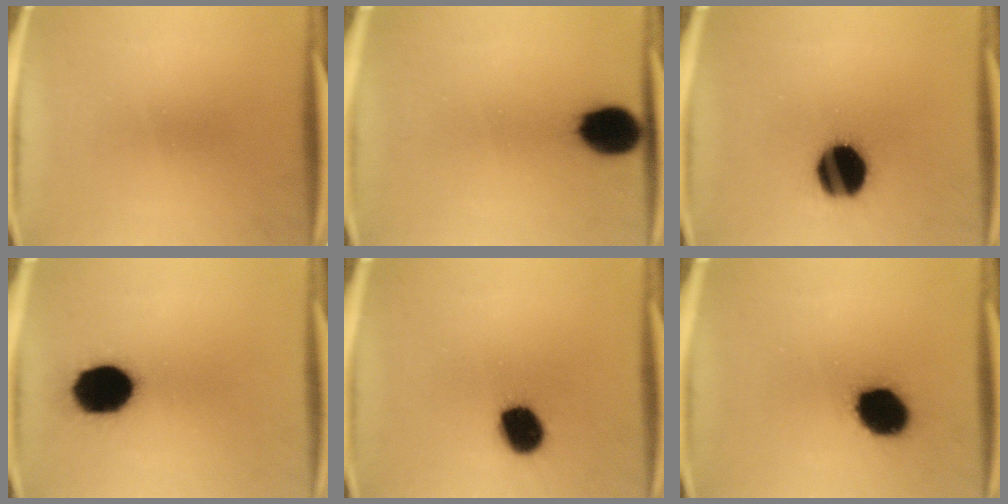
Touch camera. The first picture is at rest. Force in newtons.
{"total": 11.2}
{"total": 17.4}
{"total": 16.9}
{"total": 10.5}
{"total": 13.7}